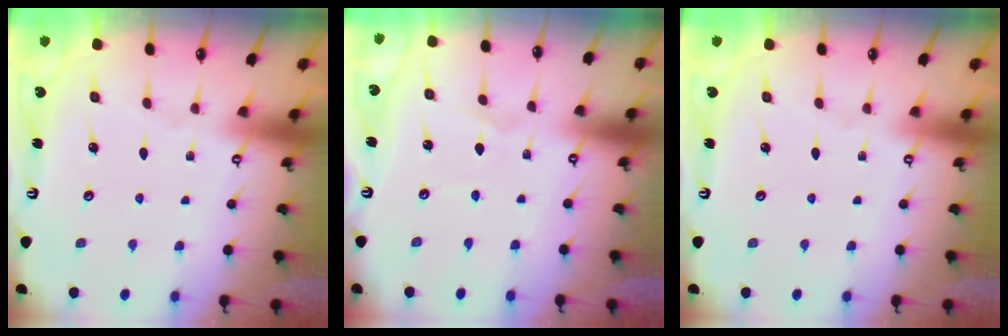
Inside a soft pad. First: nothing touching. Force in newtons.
{"total": 1.1, "press": 1.1, "slide": 0.0}
{"total": 0.0}